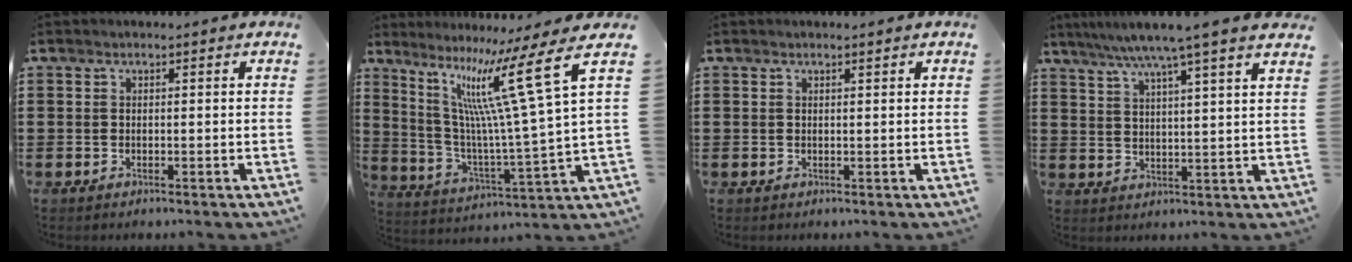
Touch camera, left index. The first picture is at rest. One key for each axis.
{"total": 14.6, "fx": 7.8, "fy": 0.6, "fz": 12.4, "tx": -0.243, "ty": -0.043, "tz": 0.115}
{"total": 0.5, "fx": 0.3, "fy": -0.1, "fz": 0.4, "tx": -0.006, "ty": -0.001, "tz": 0.007}
{"total": 7.0, "fx": 5.6, "fy": -0.8, "fz": 4.1, "tx": -0.096, "ty": -0.019, "tz": 0.094}